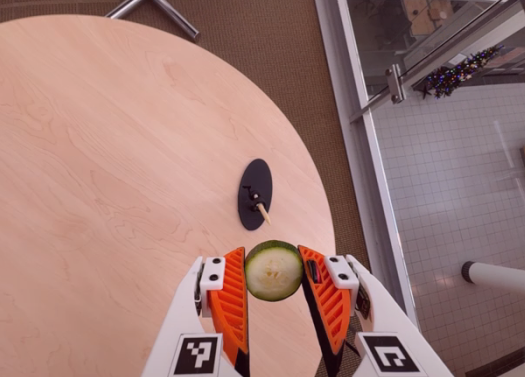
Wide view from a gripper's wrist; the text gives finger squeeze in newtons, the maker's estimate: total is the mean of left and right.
{"total": 8.0, "left": 7.9, "right": 8.1}